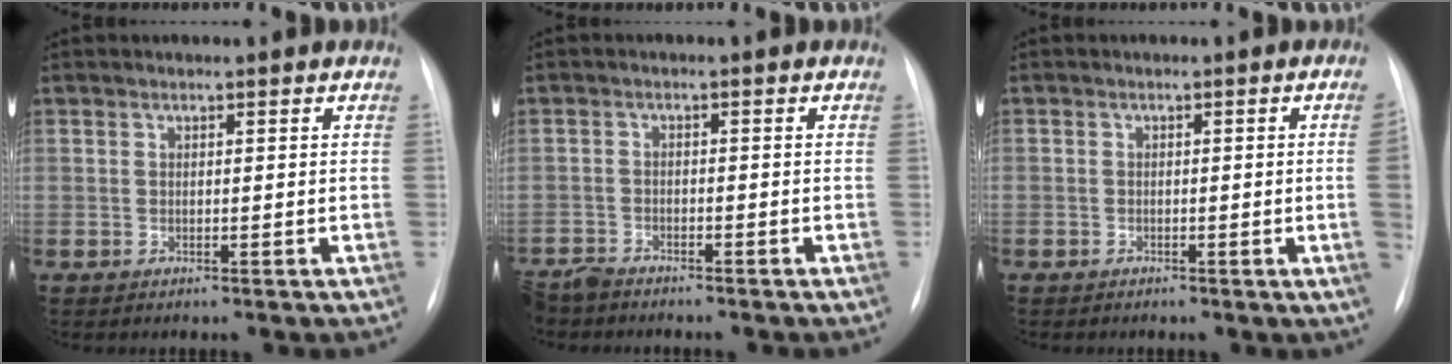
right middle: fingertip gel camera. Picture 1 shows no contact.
{"total": 4.4, "force": [-4.2, 1.2, 0.7], "torque": [-0.010, -0.013, -0.077]}
{"total": 2.3, "force": [-0.5, -0.4, 2.2], "torque": [-0.031, 0.001, -0.010]}